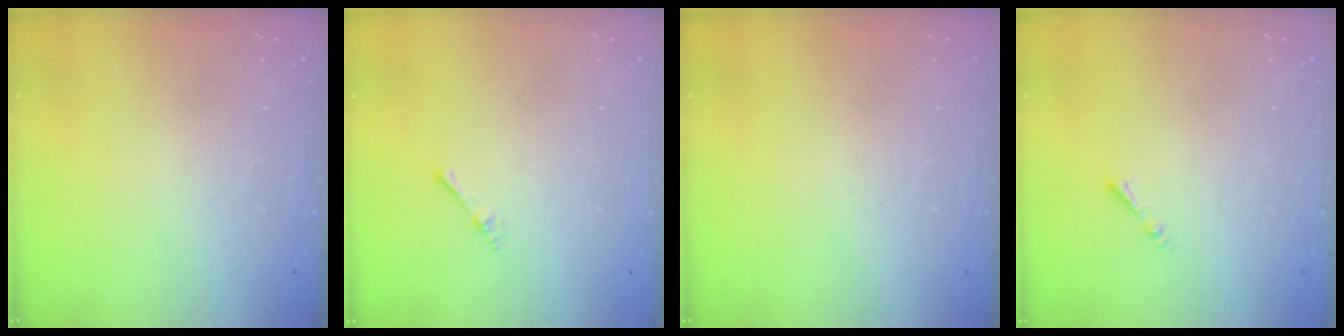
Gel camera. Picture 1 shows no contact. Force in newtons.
{"total": 2.2, "press": 2.1, "slide": 0.3}
{"total": 0.0}
{"total": 1.3, "press": 1.2, "slide": 0.3}